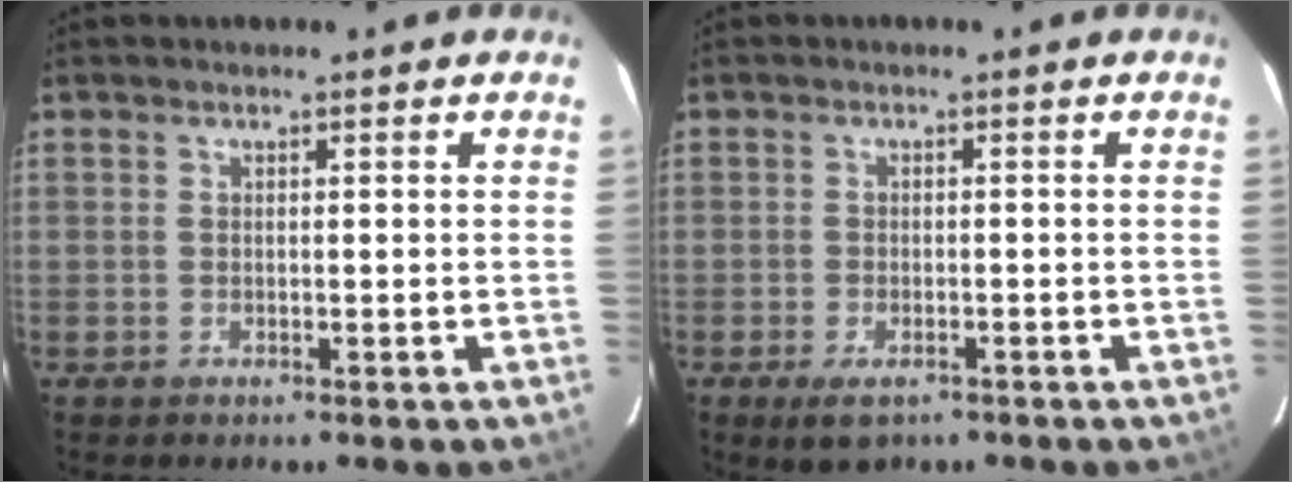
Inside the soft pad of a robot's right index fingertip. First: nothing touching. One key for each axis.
{"total": 4.5, "fx": -2.8, "fy": 2.3, "fz": 2.7, "tx": -0.058, "ty": -0.014, "tz": -0.044}